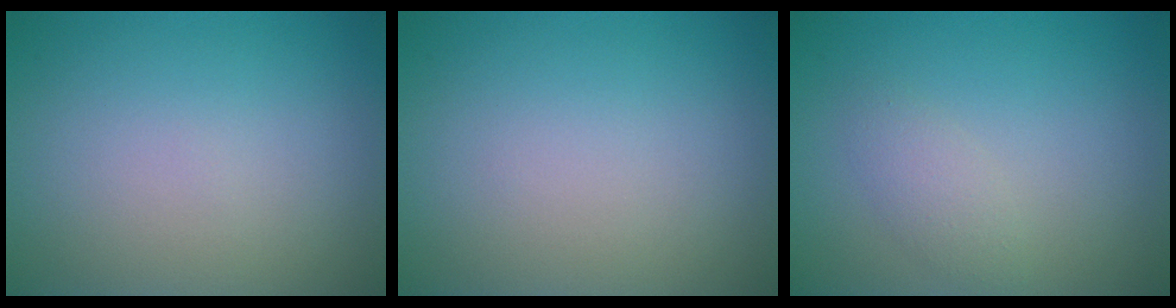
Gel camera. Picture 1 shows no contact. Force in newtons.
{"total": 0.0}
{"total": 1.6, "press": 1.6, "slide": 0.2}